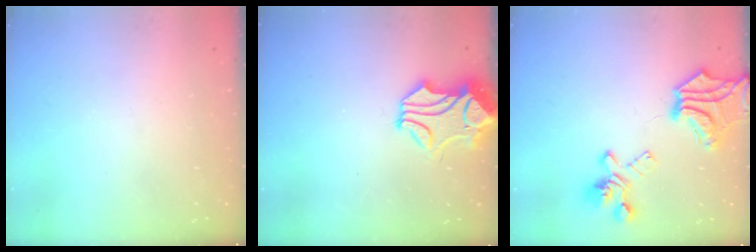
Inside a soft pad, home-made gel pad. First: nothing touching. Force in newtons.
{"total": 1.5, "press": 0.8, "slide": 1.3}
{"total": 11.1, "press": 10.7, "slide": 2.8}